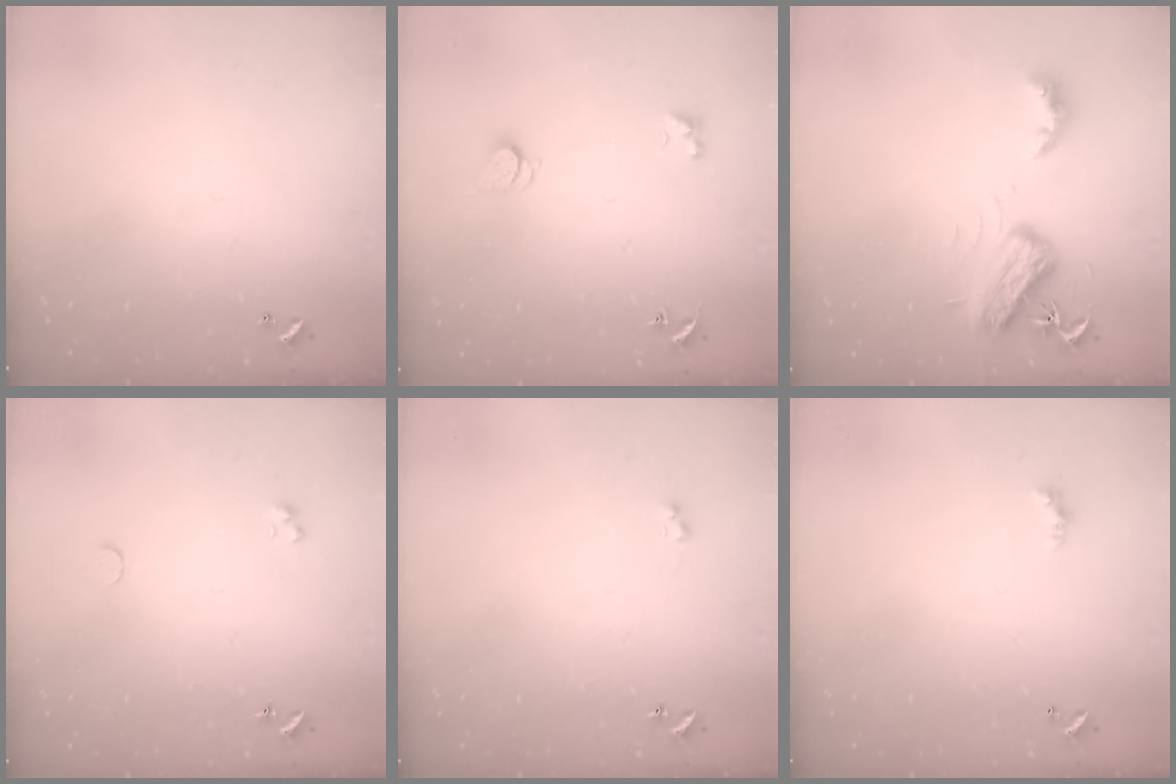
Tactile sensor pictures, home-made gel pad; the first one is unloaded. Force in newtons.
{"total": 1.7, "press": 1.7, "slide": 0.4}
{"total": 6.9, "press": 6.9, "slide": 0.1}
{"total": 1.1, "press": 1.0, "slide": 0.6}
{"total": 1.0, "press": 0.9, "slide": 0.5}
{"total": 1.3, "press": 1.2, "slide": 0.4}